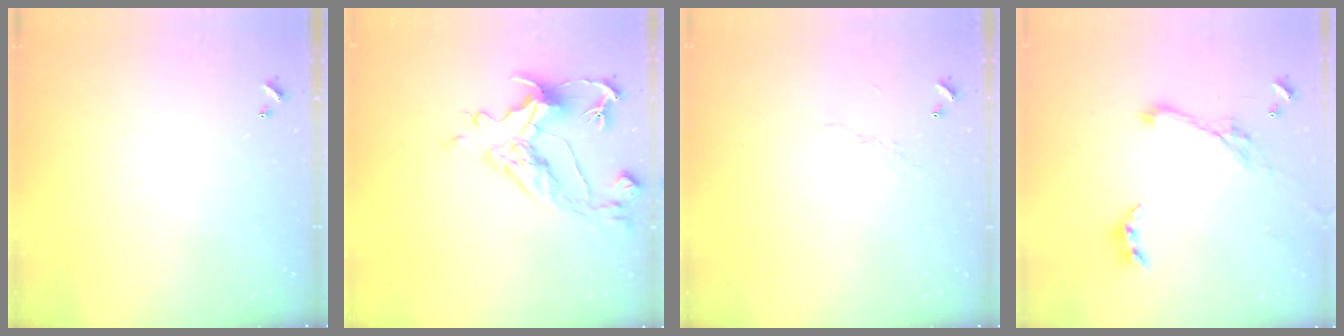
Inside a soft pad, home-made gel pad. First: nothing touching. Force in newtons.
{"total": 8.7, "press": 8.5, "slide": 1.9}
{"total": 6.6, "press": 6.6, "slide": 0.7}
{"total": 2.8, "press": 2.5, "slide": 1.3}